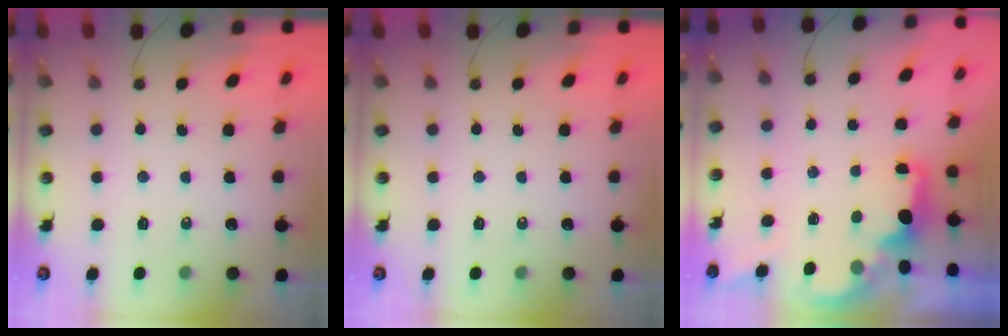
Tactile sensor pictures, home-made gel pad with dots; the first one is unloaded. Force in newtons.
{"total": 0.0}
{"total": 1.9, "press": 1.8, "slide": 0.8}